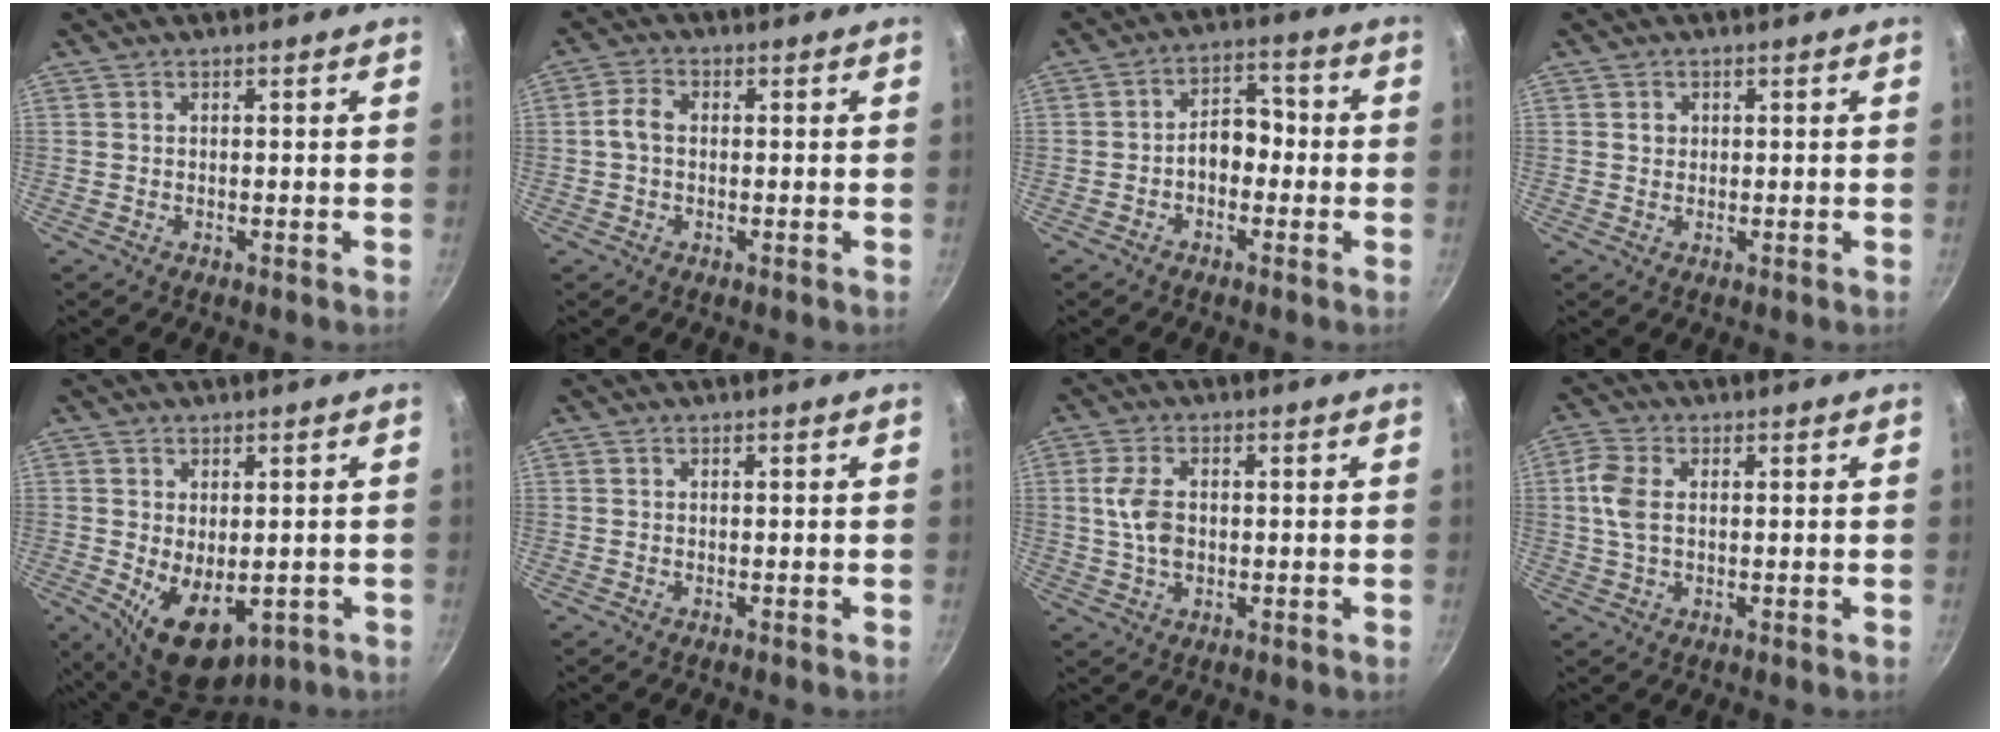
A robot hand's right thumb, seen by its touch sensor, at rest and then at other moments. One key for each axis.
{"total": 3.8, "fx": -0.1, "fy": 2.6, "fz": 2.7, "tx": -0.053, "ty": 0.012, "tz": -0.006}
{"total": 6.6, "fx": -1.2, "fy": 4.5, "fz": 4.7, "tx": -0.047, "ty": 0.032, "tz": -0.033}
{"total": 1.4, "fx": 0.4, "fy": 1.3, "fz": 0.4, "tx": 0.000, "ty": 0.001, "tz": 0.004}
{"total": 11.8, "fx": -3.1, "fy": 6.9, "fz": 9.1, "tx": -0.131, "ty": -0.007, "tz": -0.023}
{"total": 0.0}
{"total": 5.8, "fx": 0.5, "fy": 3.5, "fz": 4.6, "tx": -0.092, "ty": 0.005, "tz": 0.009}
{"total": 3.9, "fx": 0.5, "fy": 2.2, "fz": 3.2, "tx": -0.086, "ty": 0.006, "tz": 0.007}